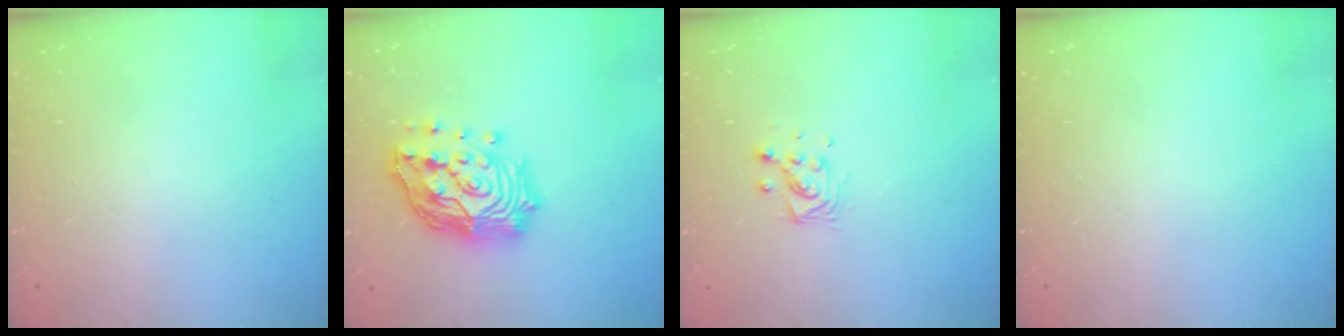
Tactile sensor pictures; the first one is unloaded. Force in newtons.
{"total": 22.7, "press": 22.6, "slide": 1.9}
{"total": 6.3, "press": 6.3, "slide": 0.3}
{"total": 0.0}